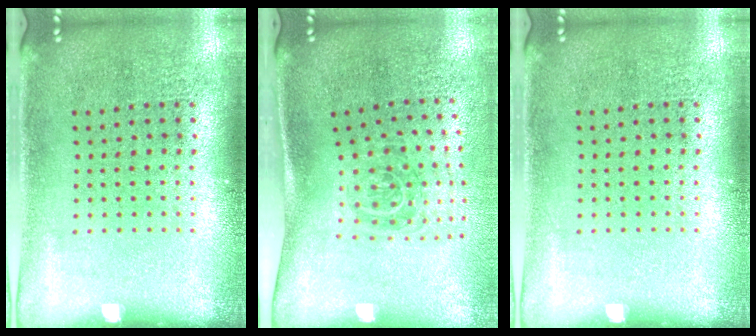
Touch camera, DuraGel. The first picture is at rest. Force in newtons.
{"total": 1.9, "press": 1.2, "slide": 1.5}
{"total": 0.0}